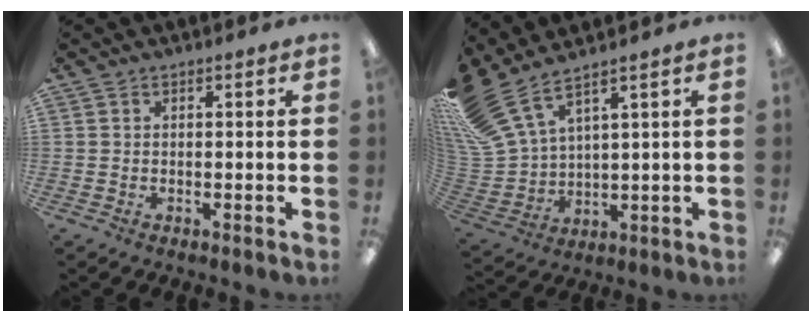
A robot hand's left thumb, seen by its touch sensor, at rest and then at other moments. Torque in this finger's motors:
{"motor_torque": [0.50, 0.24, 1.41, -1.35, 0.24]}